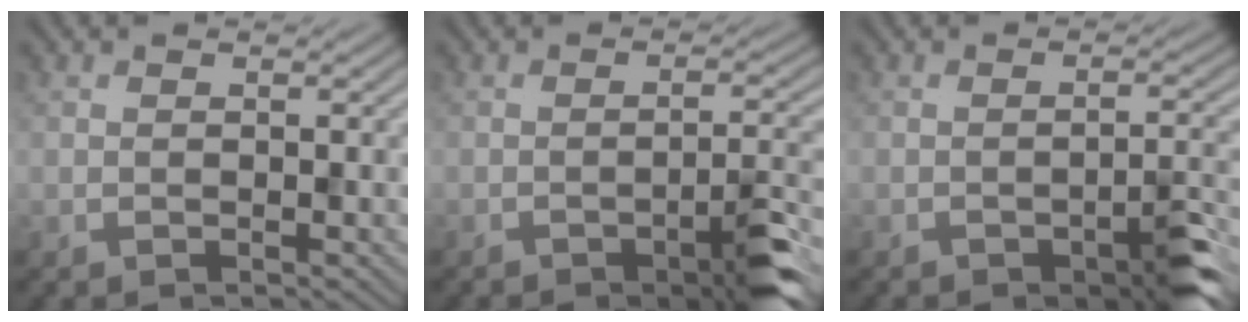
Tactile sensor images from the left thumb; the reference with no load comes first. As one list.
[{"total": 5.0, "force": [-3.1, 1.0, 3.8], "torque": [-0.052, 0.006, -0.048]}, {"total": 4.4, "force": [-2.7, 1.1, 3.2], "torque": [-0.045, 0.004, -0.039]}]